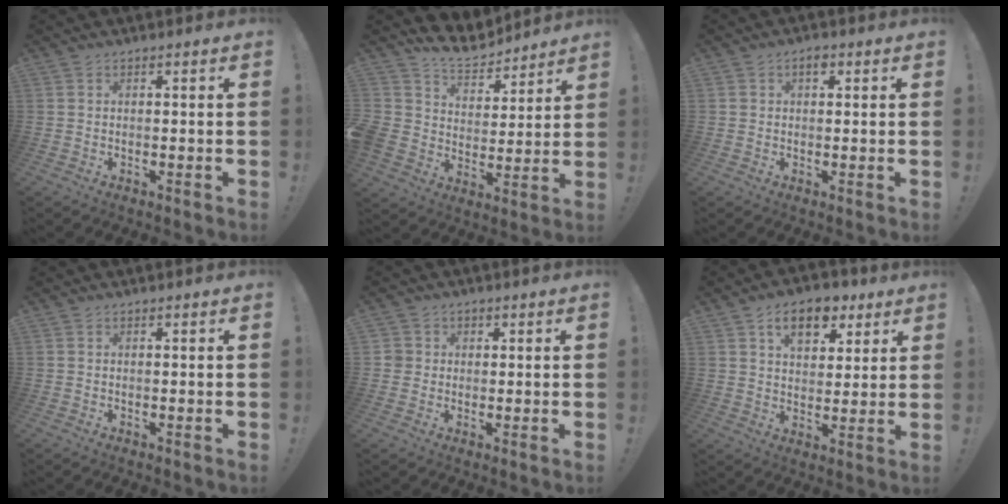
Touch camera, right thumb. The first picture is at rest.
{"total": 9.8, "force": [7.6, 5.9, 2.2], "torque": [-0.049, -0.059, 0.148]}
{"total": 2.6, "force": [1.1, 1.8, 1.5], "torque": [-0.015, 0.002, 0.017]}
{"total": 0.0}
{"total": 3.2, "force": [0.6, 3.1, 0.5], "torque": [0.000, 0.000, 0.011]}
{"total": 11.2, "force": [5.8, 7.0, 6.6], "torque": [-0.094, -0.017, 0.106]}